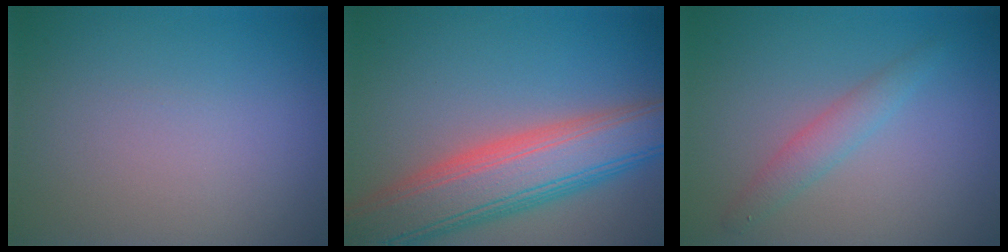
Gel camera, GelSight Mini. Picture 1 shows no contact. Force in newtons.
{"total": 9.2, "press": 9.2, "slide": 0.8}
{"total": 2.0, "press": 2.0, "slide": 0.1}